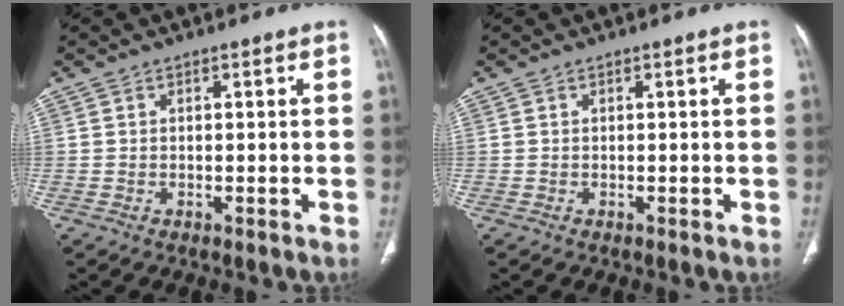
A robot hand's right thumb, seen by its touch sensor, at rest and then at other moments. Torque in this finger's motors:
{"motor_torque": [0.06, 0.01, -0.08, -0.08, 0.01]}